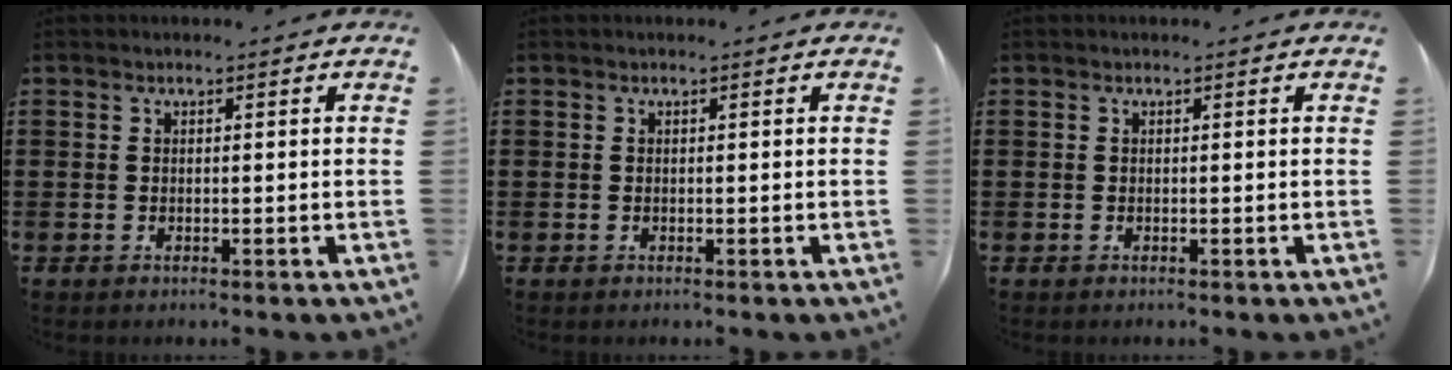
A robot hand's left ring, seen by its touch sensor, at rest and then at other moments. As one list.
[{"total": 0.0}, {"total": 0.0}]